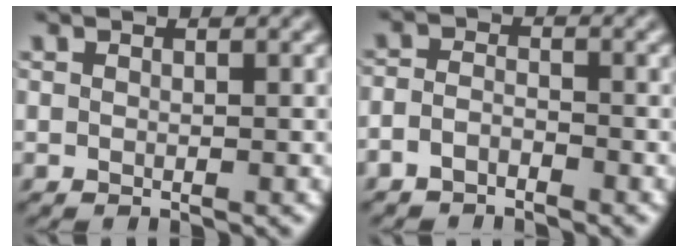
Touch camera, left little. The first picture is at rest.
{"total": 1.8, "force": [-1.6, 0.7, 0.5], "torque": [-0.012, 0.005, -0.037]}